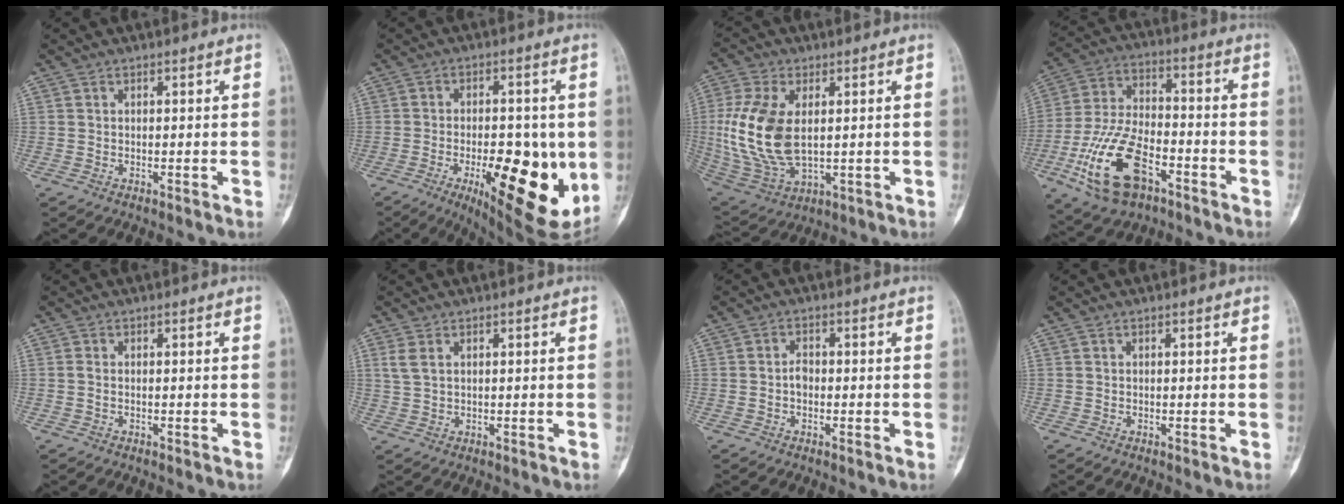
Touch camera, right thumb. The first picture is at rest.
{"total": 19.8, "force": [-4.5, 7.8, 17.7], "torque": [-0.214, -0.013, -0.043]}
{"total": 15.1, "force": [1.5, 8.6, 12.3], "torque": [-0.251, -0.012, 0.043]}
{"total": 17.4, "force": [-7.7, 9.0, 12.8], "torque": [-0.249, 0.031, -0.140]}
{"total": 0.8, "force": [0.0, 0.4, 0.6], "torque": [-0.017, -0.001, 0.000]}
{"total": 2.7, "force": [1.2, 1.5, 1.9], "torque": [-0.043, 0.004, 0.032]}
{"total": 2.1, "force": [-0.4, 1.5, 1.5], "torque": [-0.017, 0.007, -0.011]}
{"total": 0.0}